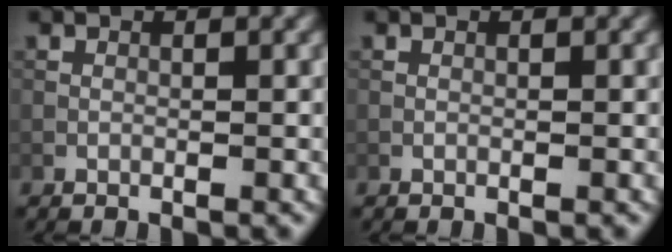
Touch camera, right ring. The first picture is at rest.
{"total": 0.0}